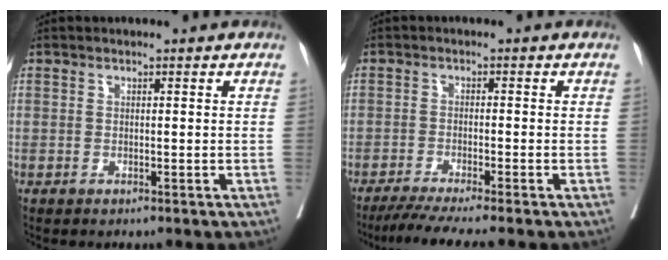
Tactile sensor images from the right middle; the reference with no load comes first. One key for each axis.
{"total": 7.3, "fx": -6.1, "fy": -1.2, "fz": 3.8, "tx": -0.048, "ty": -0.021, "tz": -0.100}